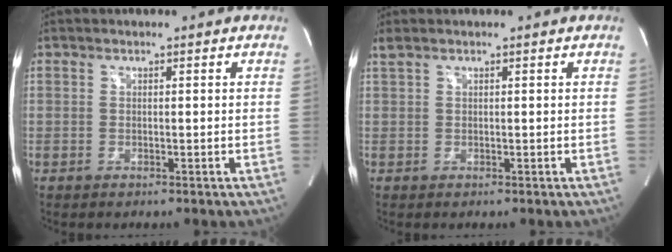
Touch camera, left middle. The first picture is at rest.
{"total": 0.7, "force": [0.6, 0.0, 0.4], "torque": [-0.017, 0.011, 0.016]}